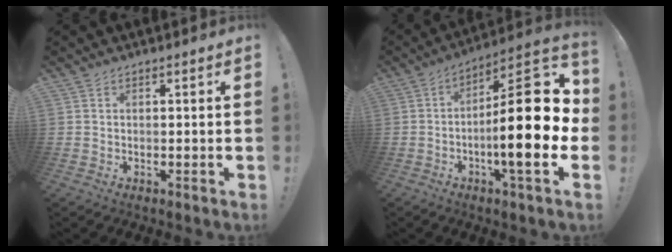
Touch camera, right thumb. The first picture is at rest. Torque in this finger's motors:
{"motor_torque": [2.13, 2.88, 1.53, -1.24, 0.26]}